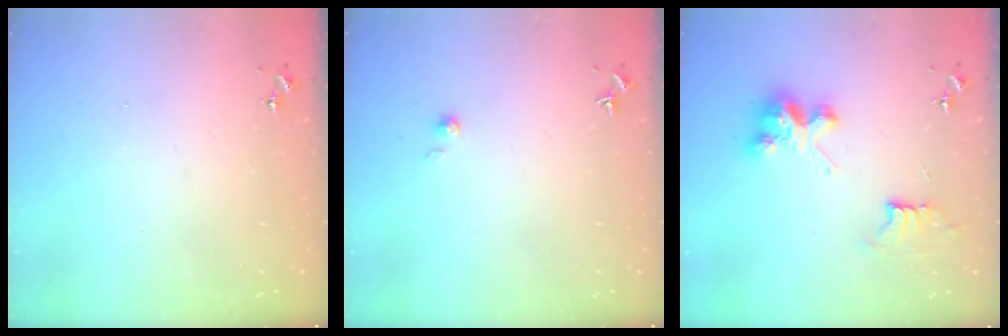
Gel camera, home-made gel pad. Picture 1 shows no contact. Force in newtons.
{"total": 2.2, "press": 2.2, "slide": 0.2}
{"total": 9.8, "press": 9.8, "slide": 0.7}